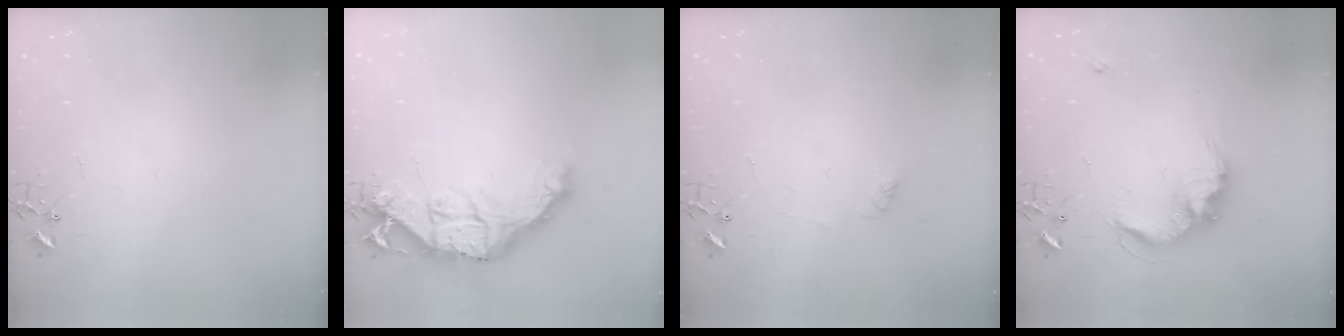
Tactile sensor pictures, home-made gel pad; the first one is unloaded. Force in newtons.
{"total": 18.1, "press": 18.0, "slide": 2.0}
{"total": 3.7, "press": 3.7, "slide": 0.5}
{"total": 12.6, "press": 12.6, "slide": 0.4}